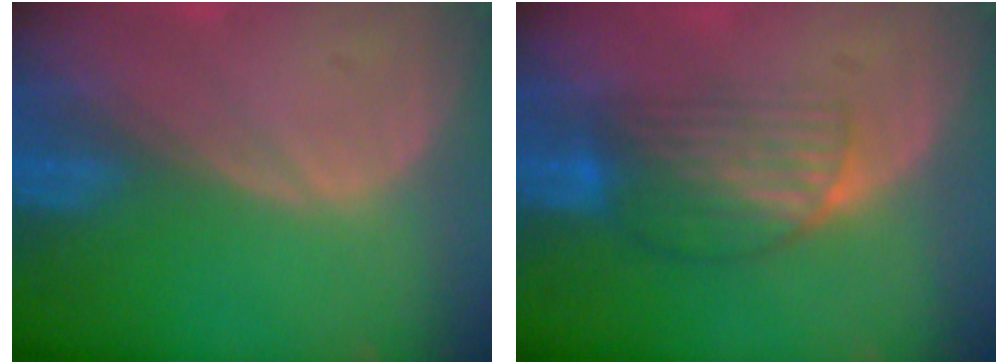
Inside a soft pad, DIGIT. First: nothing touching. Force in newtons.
{"total": 6.6, "press": 5.7, "slide": 3.3}